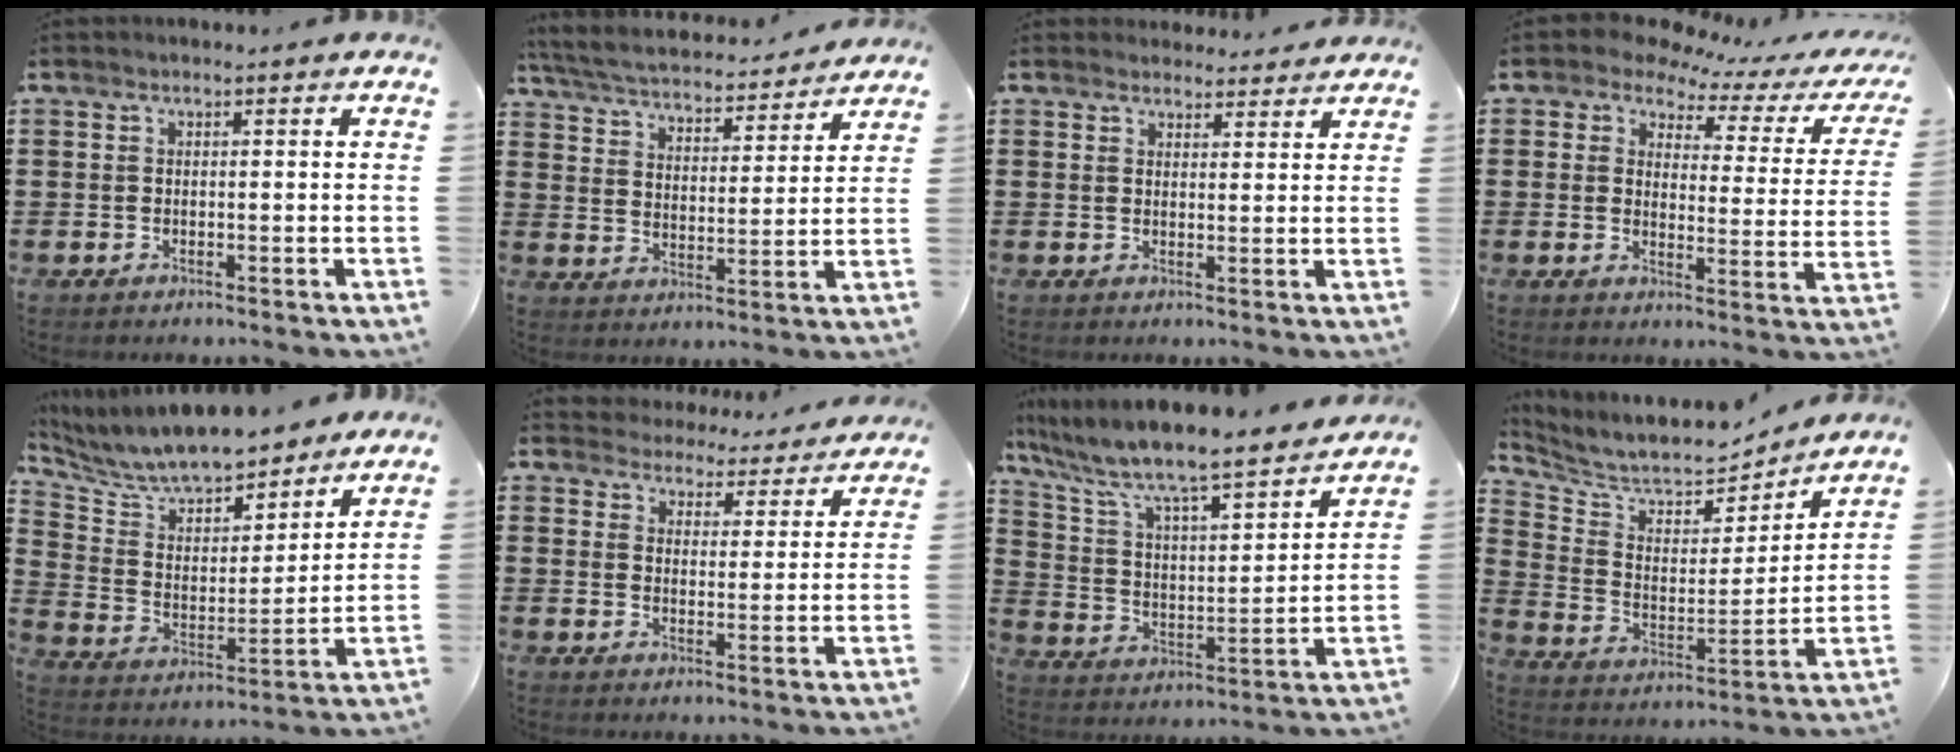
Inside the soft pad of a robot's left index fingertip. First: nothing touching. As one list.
[{"total": 4.3, "force": [4.2, 0.2, 1.0], "torque": [-0.043, -0.030, 0.065]}, {"total": 2.9, "force": [2.8, 0.7, 0.1], "torque": [-0.002, -0.011, 0.052]}, {"total": 4.4, "force": [3.7, 2.0, 1.4], "torque": [-0.047, -0.021, 0.059]}, {"total": 8.2, "force": [7.7, 1.8, 2.3], "torque": [-0.084, -0.052, 0.135]}, {"total": 4.5, "force": [4.4, 0.2, -0.4], "torque": [-0.010, -0.039, 0.074]}, {"total": 7.4, "force": [6.6, 0.4, 3.3], "torque": [-0.097, -0.055, 0.103]}, {"total": 6.7, "force": [6.3, 1.7, 1.4], "torque": [-0.065, -0.052, 0.106]}]